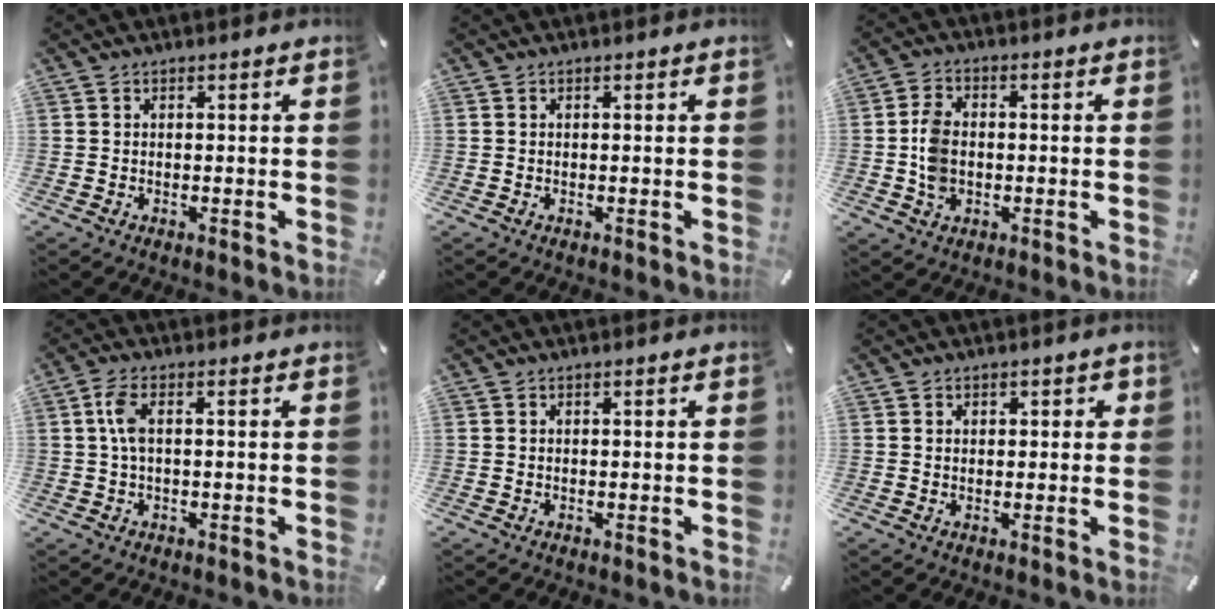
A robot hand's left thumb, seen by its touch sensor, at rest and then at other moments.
{"total": 0.0}
{"total": 6.6, "force": [-0.7, 4.9, 4.4], "torque": [-0.090, 0.003, -0.014]}
{"total": 4.5, "force": [0.3, 1.6, 4.2], "torque": [-0.094, 0.000, 0.001]}
{"total": 0.0}
{"total": 1.7, "force": [0.2, 1.6, 0.6], "torque": [0.004, -0.002, -0.002]}